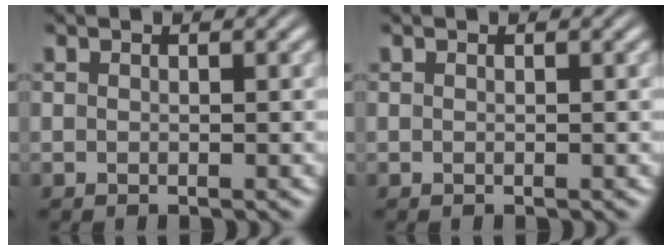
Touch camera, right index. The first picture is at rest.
{"total": 0.0}